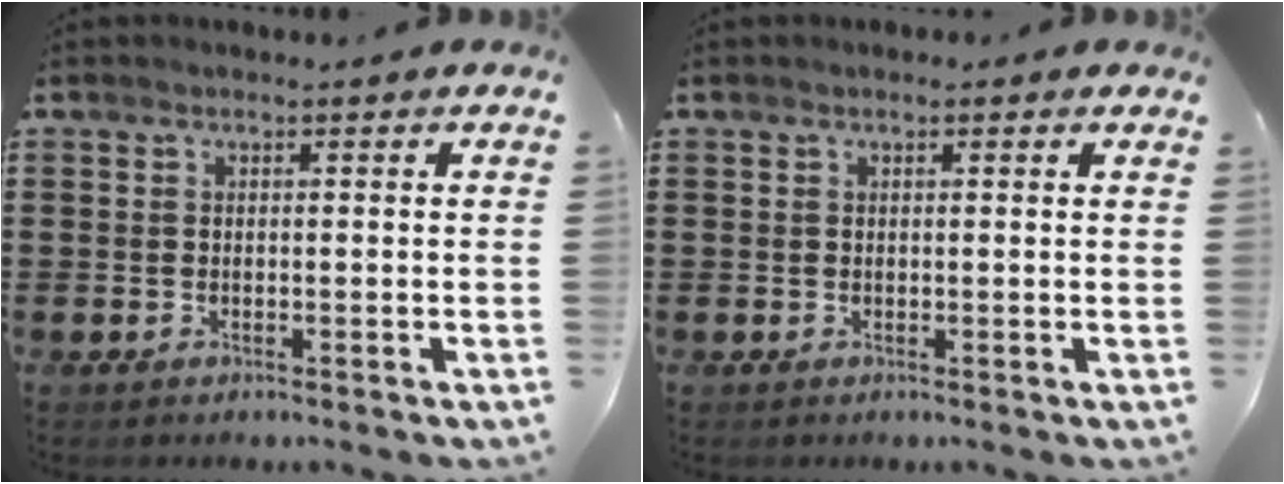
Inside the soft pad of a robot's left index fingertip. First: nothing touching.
{"total": 0.7, "force": [0.2, 0.7, 0.0], "torque": [-0.003, 0.007, 0.003]}